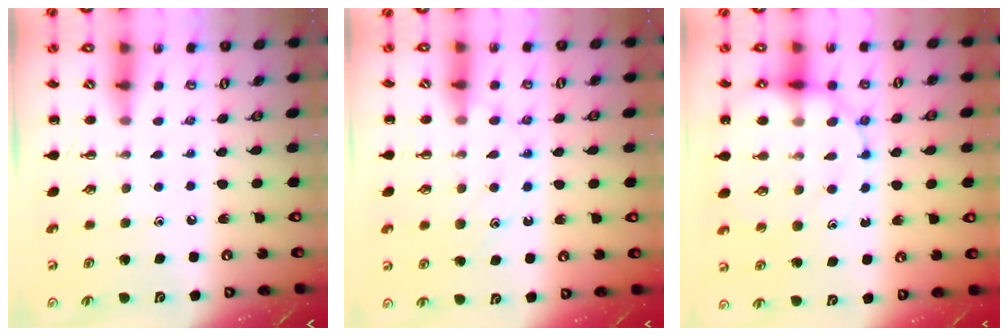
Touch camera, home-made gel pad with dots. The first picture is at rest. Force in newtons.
{"total": 11.3, "press": 11.2, "slide": 1.1}
{"total": 14.1, "press": 13.9, "slide": 2.4}